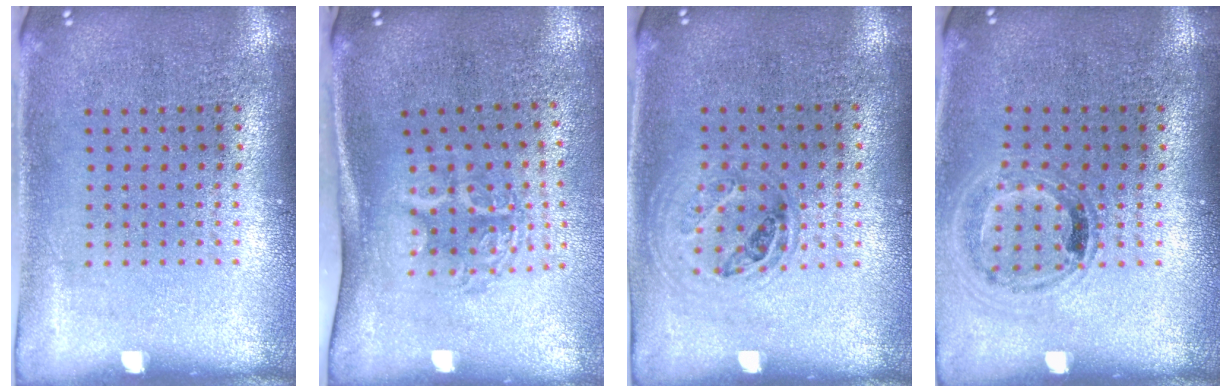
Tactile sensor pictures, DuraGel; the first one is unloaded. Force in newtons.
{"total": 1.8, "press": 1.2, "slide": 1.4}
{"total": 1.1, "press": 0.9, "slide": 0.5}
{"total": 1.0, "press": 1.0, "slide": 0.1}